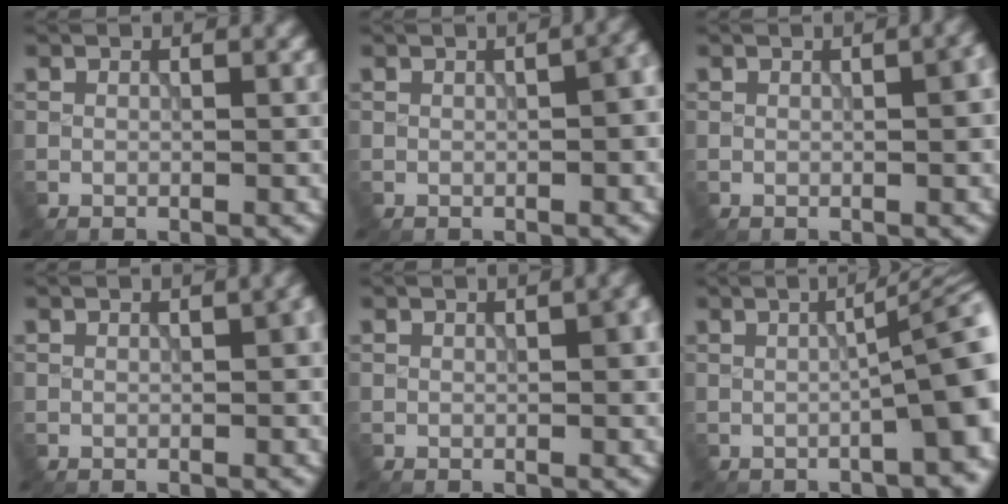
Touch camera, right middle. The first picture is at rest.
{"total": 4.6, "force": [-0.3, 2.1, 4.1], "torque": [-0.028, 0.003, 0.003]}
{"total": 2.7, "force": [0.0, 0.9, 2.6], "torque": [-0.023, 0.003, 0.008]}
{"total": 1.8, "force": [0.0, 0.8, 1.7], "torque": [-0.019, 0.000, 0.006]}
{"total": 2.3, "force": [0.1, 0.8, 2.1], "torque": [-0.027, 0.000, 0.006]}
{"total": 8.5, "force": [-0.7, 2.4, 8.2], "torque": [-0.075, 0.007, -0.008]}